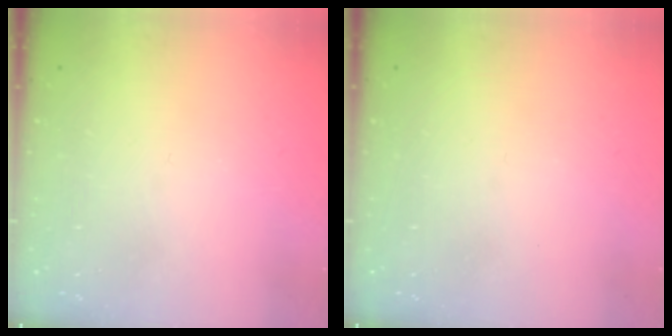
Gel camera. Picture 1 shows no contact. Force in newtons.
{"total": 0.0}